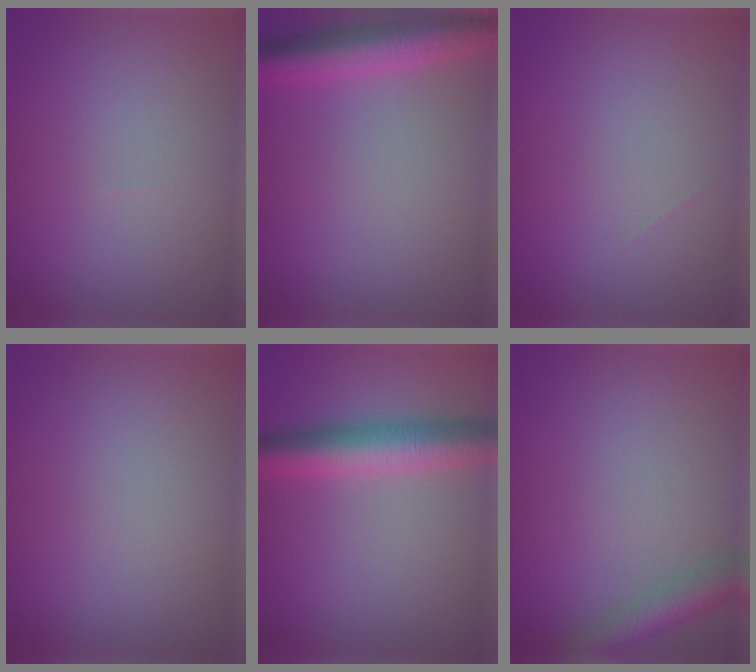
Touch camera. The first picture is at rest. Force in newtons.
{"total": 5.6, "press": 5.6, "slide": 0.3}
{"total": 0.0}
{"total": 0.0}
{"total": 5.8, "press": 5.8, "slide": 0.2}
{"total": 3.5, "press": 3.5, "slide": 0.2}